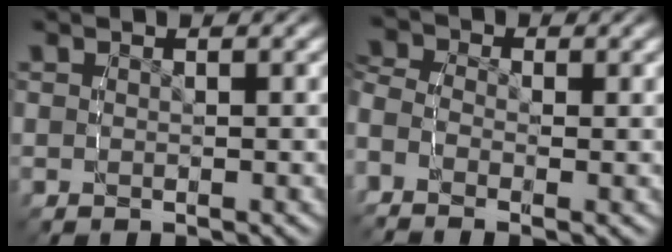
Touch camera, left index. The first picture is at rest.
{"total": 2.5, "force": [-0.9, 1.9, 1.3], "torque": [-0.032, -0.003, -0.031]}